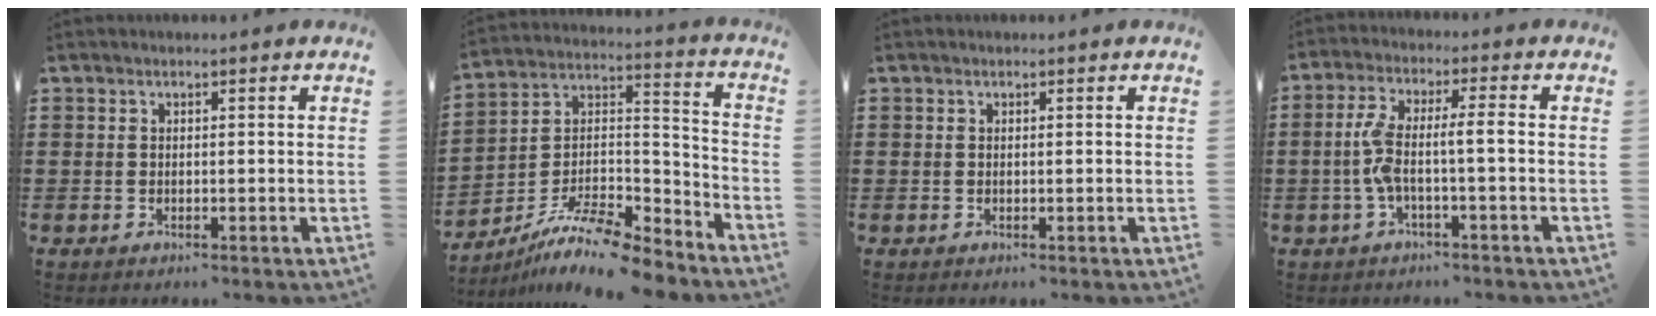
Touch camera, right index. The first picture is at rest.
{"total": 10.8, "force": [-9.4, 2.2, 4.7], "torque": [-0.090, 0.020, -0.190]}
{"total": 0.0}
{"total": 5.9, "force": [-1.0, 0.6, 5.7], "torque": [-0.126, -0.006, -0.028]}